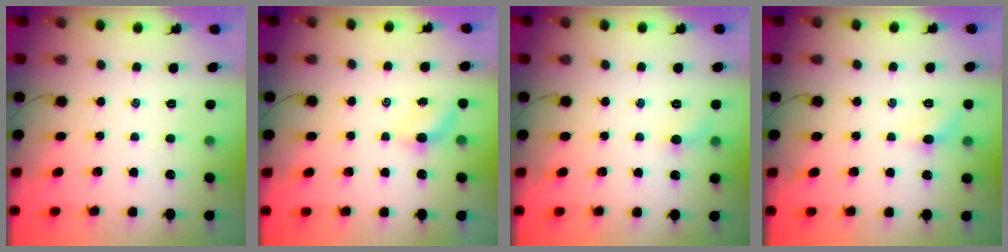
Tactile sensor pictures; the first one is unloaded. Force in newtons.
{"total": 4.7, "press": 4.6, "slide": 1.1}
{"total": 5.3, "press": 5.0, "slide": 1.6}
{"total": 6.0, "press": 5.8, "slide": 1.5}